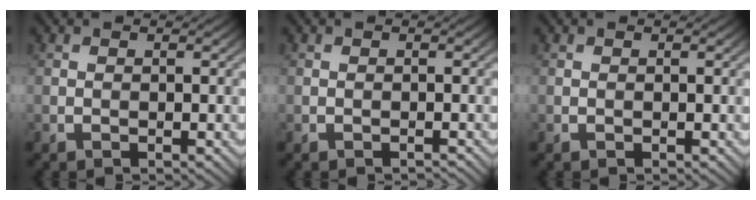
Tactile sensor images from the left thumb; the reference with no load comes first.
{"total": 0.8, "force": [-0.8, -0.1, 0.0], "torque": [0.004, 0.003, -0.016]}
{"total": 0.0}